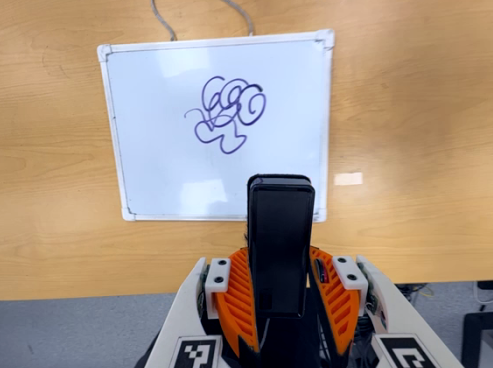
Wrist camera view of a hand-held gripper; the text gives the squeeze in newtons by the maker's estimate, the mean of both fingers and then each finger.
{"total": 5.2, "left": 3.4, "right": 7.0}